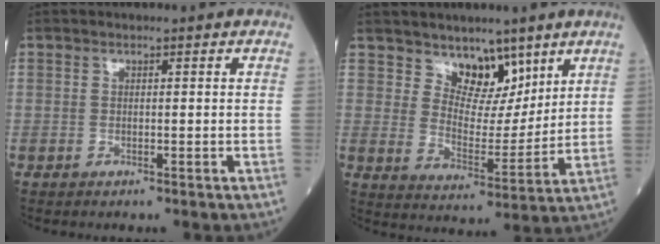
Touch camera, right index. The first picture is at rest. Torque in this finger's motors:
{"motor_torque": [0.42, 0.43, 0.05, 0.03]}